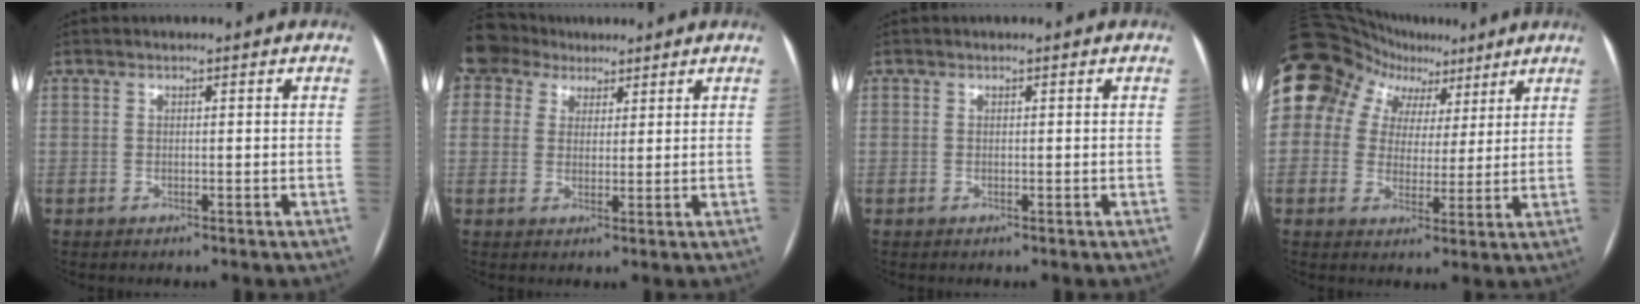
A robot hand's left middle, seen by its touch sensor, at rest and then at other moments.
{"total": 6.1, "force": [4.5, 4.2, 0.1], "torque": [-0.006, 0.029, 0.085]}
{"total": 0.0}
{"total": 16.3, "force": [9.0, 12.3, 5.7], "torque": [-0.114, 0.074, 0.148]}